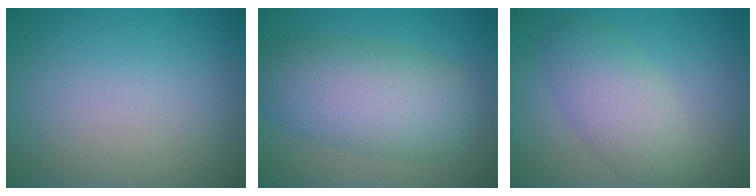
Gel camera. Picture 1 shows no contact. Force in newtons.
{"total": 8.0, "press": 8.0, "slide": 0.2}
{"total": 4.6, "press": 4.6, "slide": 0.3}